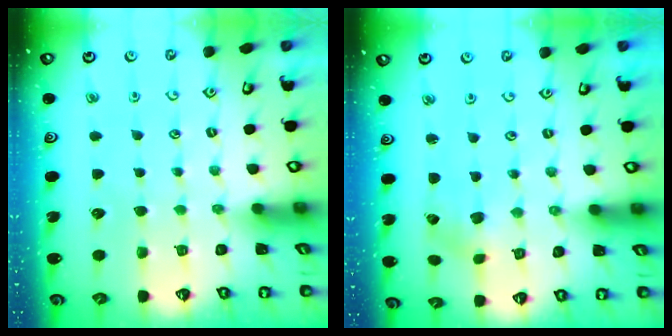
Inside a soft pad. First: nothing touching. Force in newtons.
{"total": 2.4, "press": 2.3, "slide": 0.4}